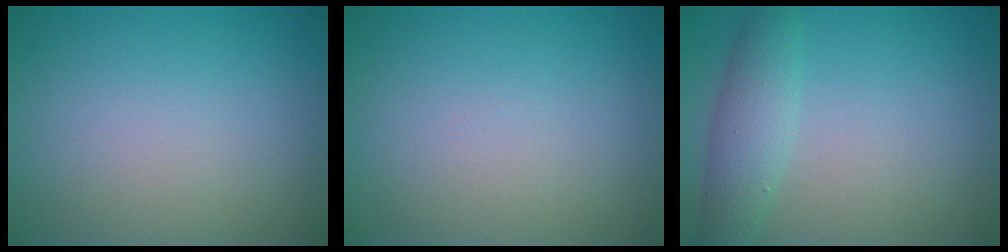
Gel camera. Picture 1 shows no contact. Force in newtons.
{"total": 0.0}
{"total": 3.2, "press": 3.2, "slide": 0.1}